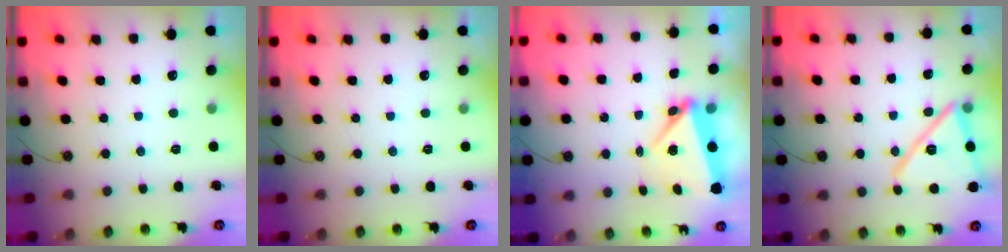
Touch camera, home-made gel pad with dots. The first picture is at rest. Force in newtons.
{"total": 0.0}
{"total": 6.1, "press": 6.1, "slide": 0.3}
{"total": 17.0, "press": 17.0, "slide": 1.3}